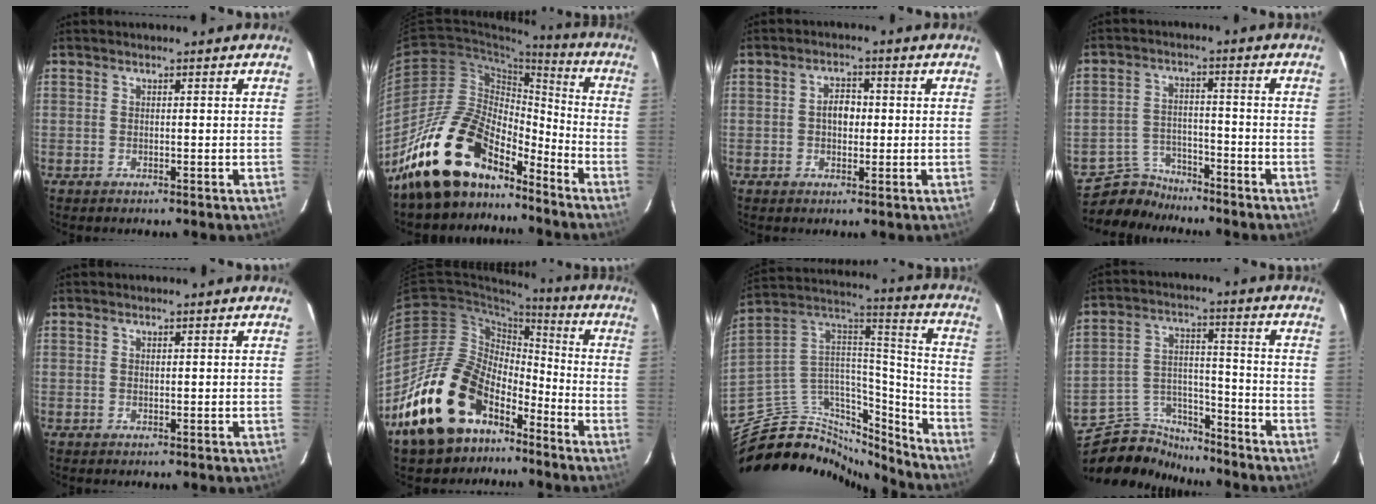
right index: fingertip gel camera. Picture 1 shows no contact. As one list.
[{"total": 18.9, "force": [-14.8, 8.0, 8.5], "torque": [-0.158, 0.021, -0.256]}, {"total": 3.6, "force": [0.0, 2.5, 2.5], "torque": [-0.042, 0.011, 0.000]}, {"total": 6.8, "force": [-6.2, 2.8, -0.3], "torque": [-0.015, 0.020, -0.110]}, {"total": 0.0}, {"total": 21.2, "force": [-13.3, 12.4, 10.8], "torque": [-0.214, 0.015, -0.213]}, {"total": 25.6, "force": [-22.2, 9.2, 8.9], "torque": [-0.166, 0.053, -0.352]}, {"total": 11.8, "force": [-10.9, 4.2, 1.9], "torque": [-0.053, 0.038, -0.189]}]